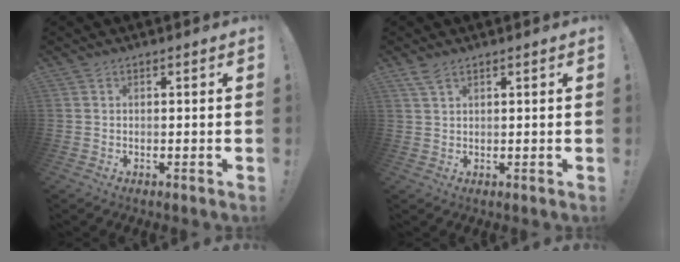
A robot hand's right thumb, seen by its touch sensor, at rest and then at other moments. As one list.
[{"total": 2.9, "force": [2.0, 1.1, 1.8], "torque": [-0.038, -0.004, 0.037]}]